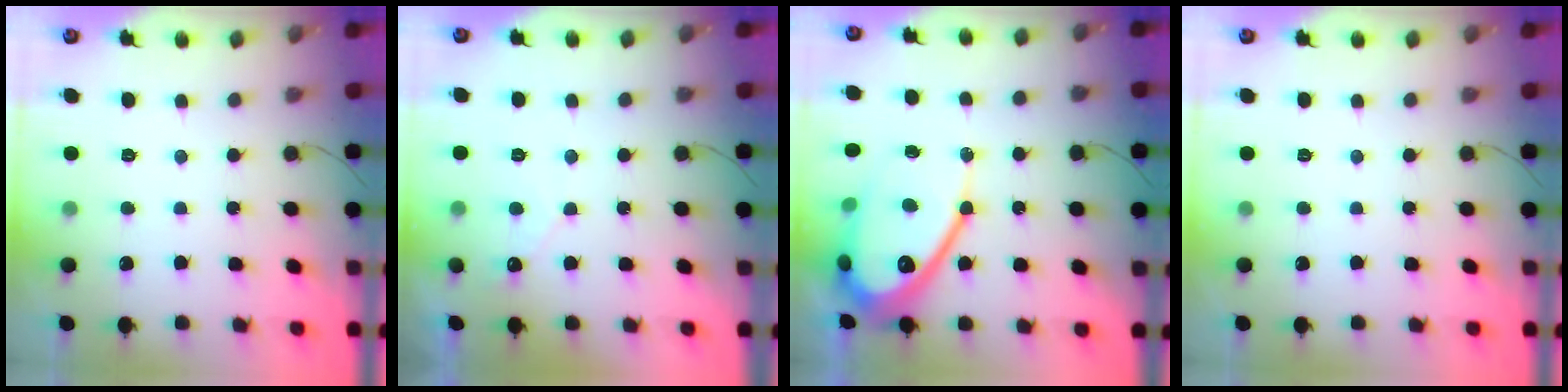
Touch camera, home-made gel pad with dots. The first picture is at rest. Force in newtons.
{"total": 2.5, "press": 2.5, "slide": 0.1}
{"total": 19.5, "press": 19.5, "slide": 1.7}
{"total": 0.0}